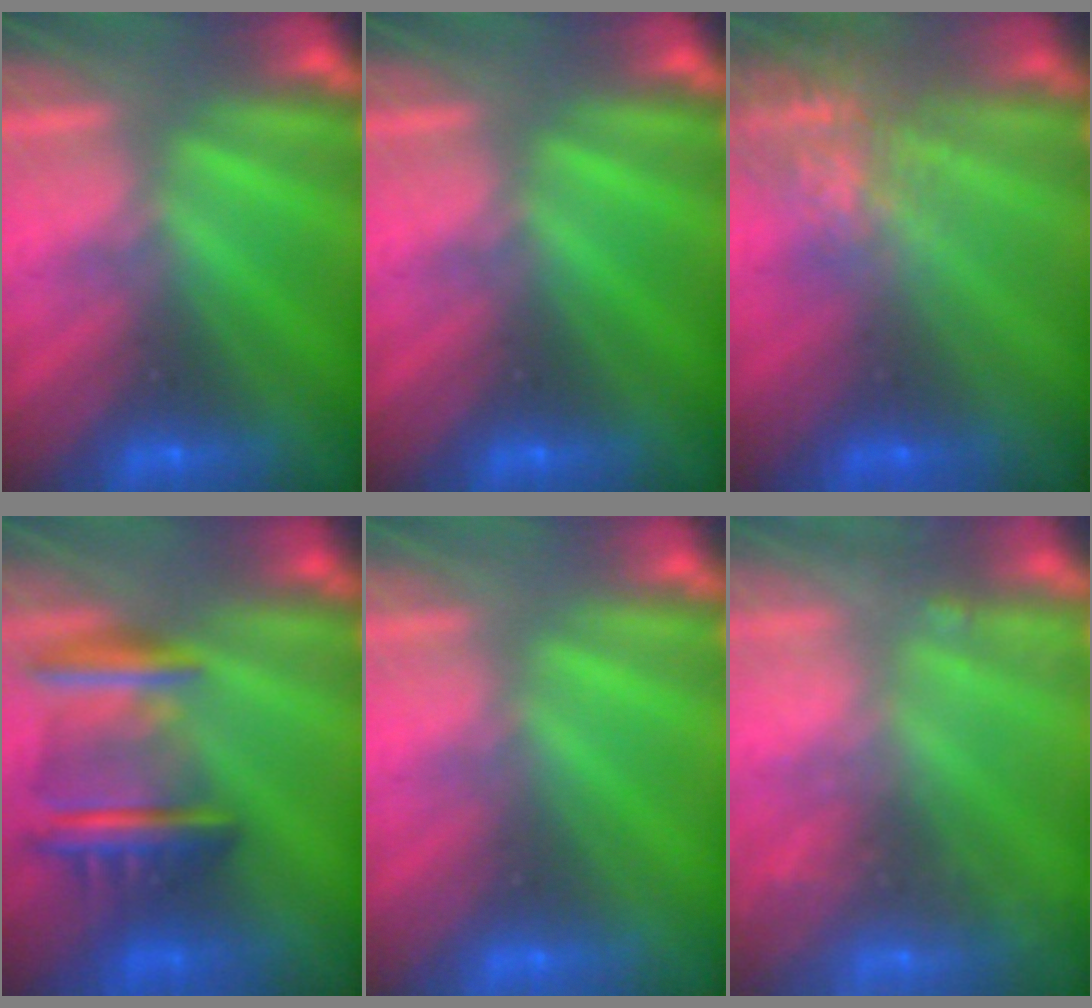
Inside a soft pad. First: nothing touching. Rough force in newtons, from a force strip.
{"total": 0.0}
{"total": 7.6}
{"total": 8.9}
{"total": 1.4}
{"total": 6.0}